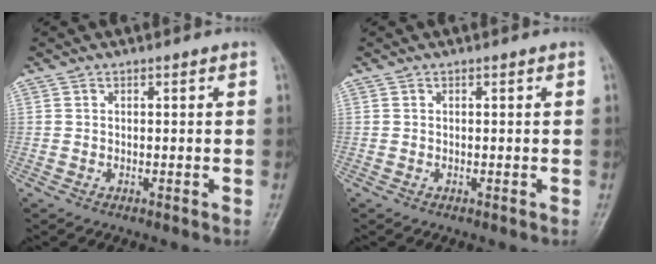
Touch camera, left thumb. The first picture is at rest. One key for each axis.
{"total": 0.0}